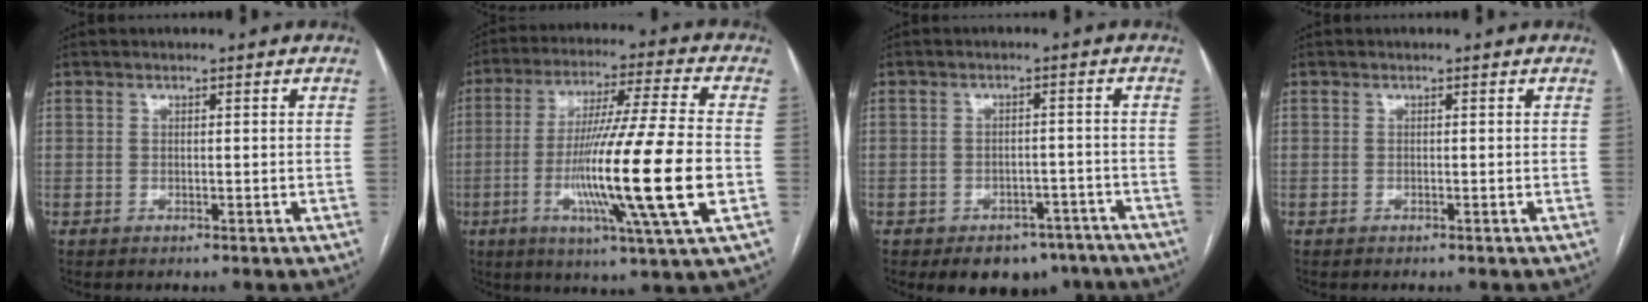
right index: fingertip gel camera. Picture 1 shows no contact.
{"total": 19.5, "force": [-4.2, -0.9, 19.0], "torque": [-0.337, -0.020, -0.080]}
{"total": 12.9, "force": [-9.7, 6.2, 5.8], "torque": [-0.070, 0.013, -0.135]}
{"total": 0.0}